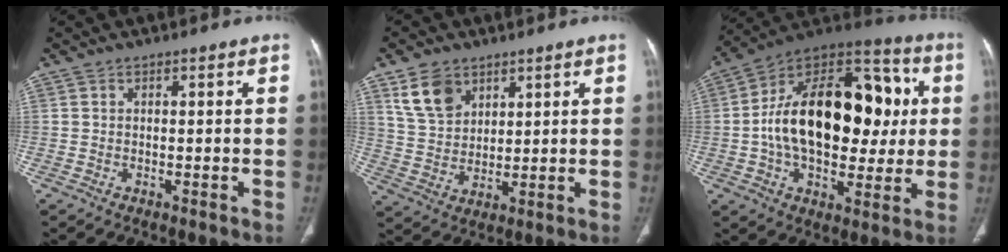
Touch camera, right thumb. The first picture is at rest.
{"total": 8.6, "force": [5.0, 5.7, 4.1], "torque": [-0.060, -0.021, 0.106]}
{"total": 29.0, "force": [1.9, 17.2, 23.2], "torque": [-0.349, 0.031, 0.029]}